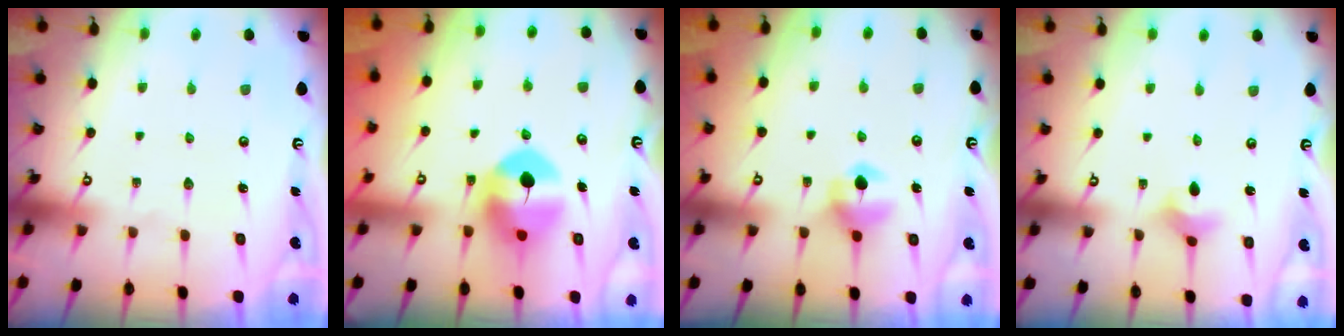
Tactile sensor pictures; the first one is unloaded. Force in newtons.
{"total": 8.4, "press": 8.3, "slide": 1.4}
{"total": 5.9, "press": 5.9, "slide": 0.7}
{"total": 3.5, "press": 3.5, "slide": 0.6}